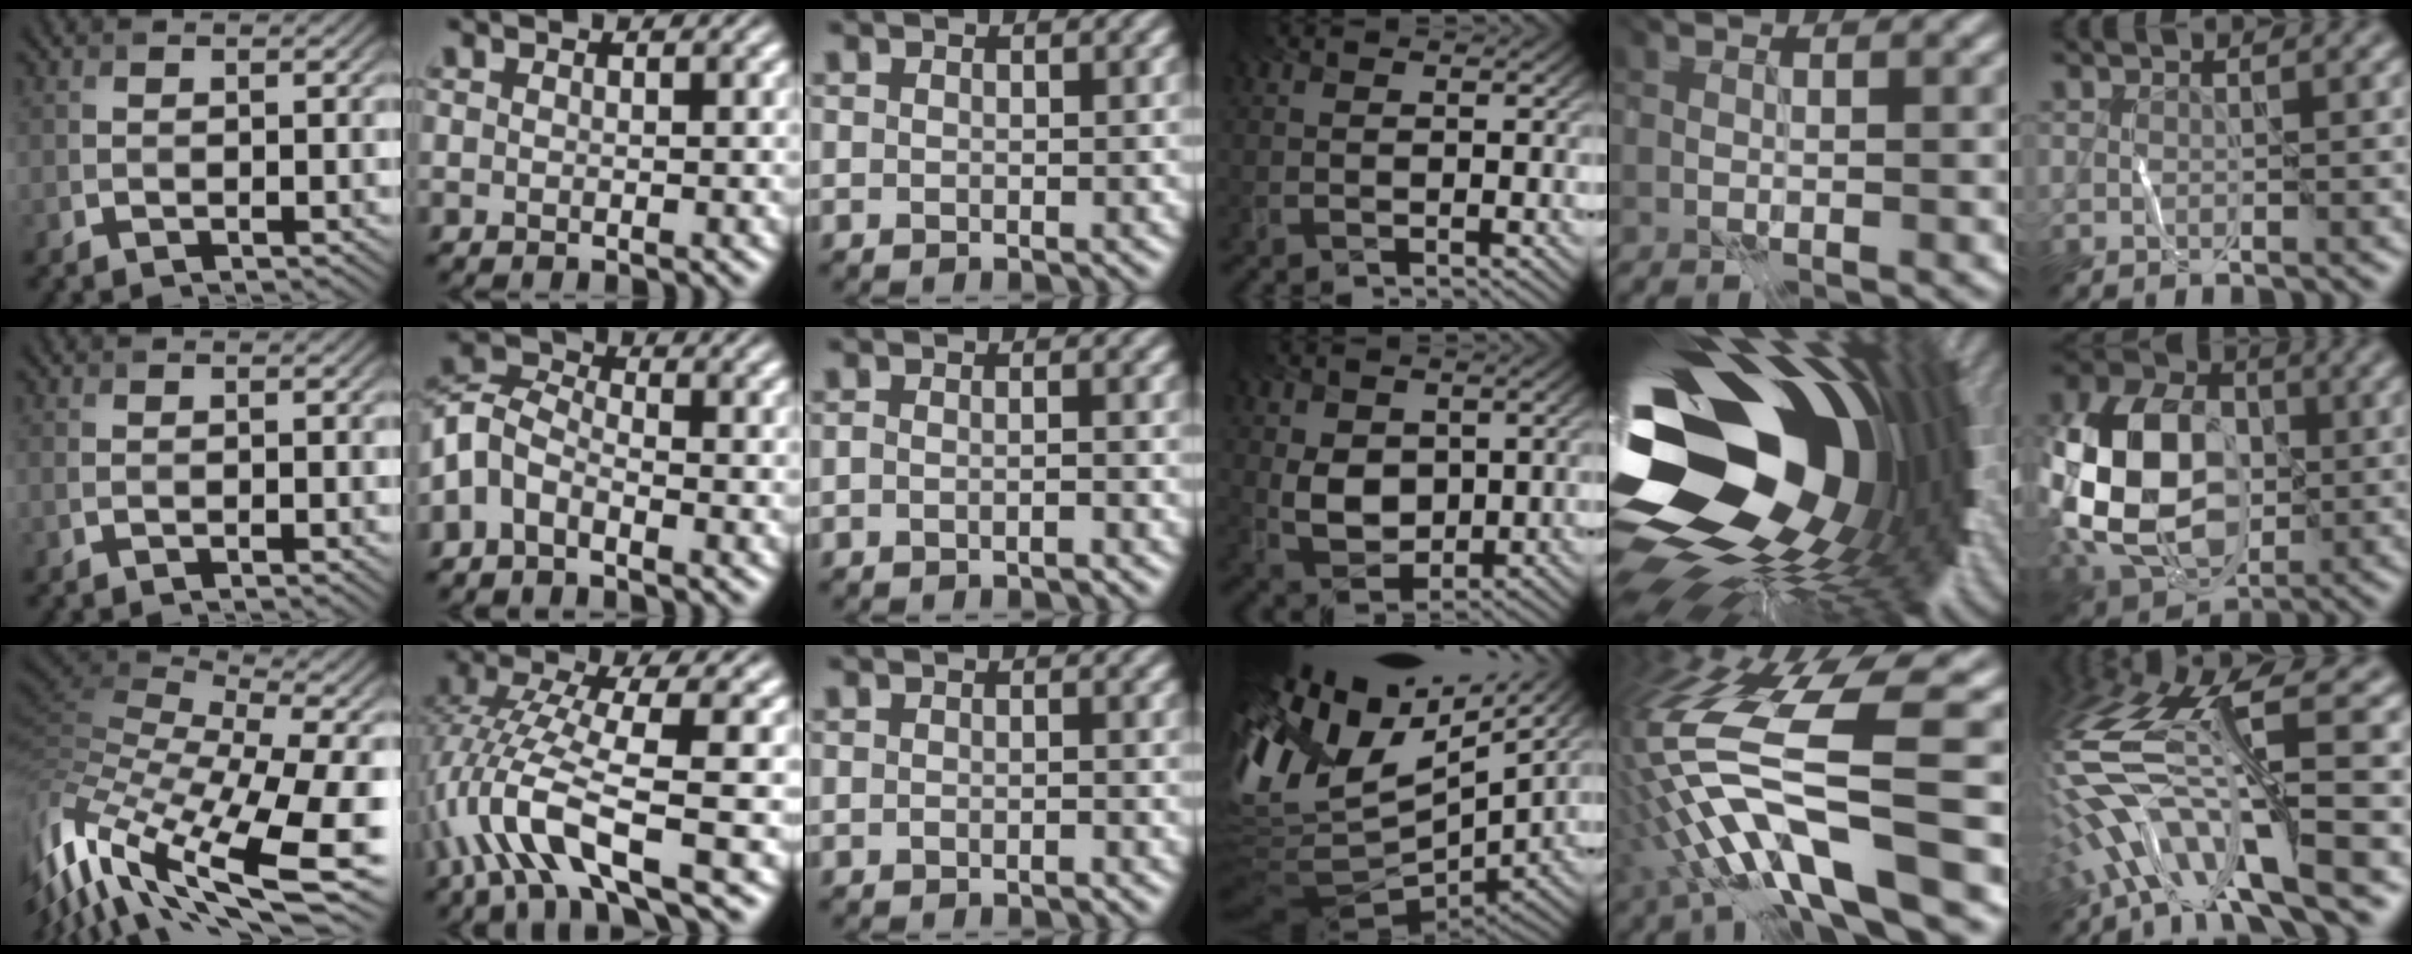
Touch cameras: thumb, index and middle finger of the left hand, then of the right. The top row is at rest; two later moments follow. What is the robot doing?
{"motion": "wrap", "object": "wrapping paper"}